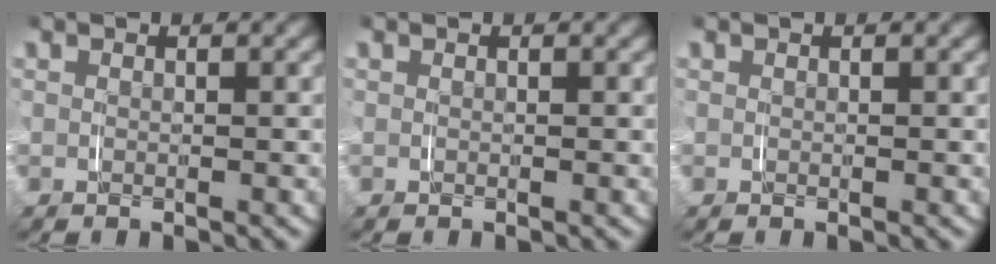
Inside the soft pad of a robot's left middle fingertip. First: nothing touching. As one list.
[{"total": 0.0}, {"total": 0.0}]